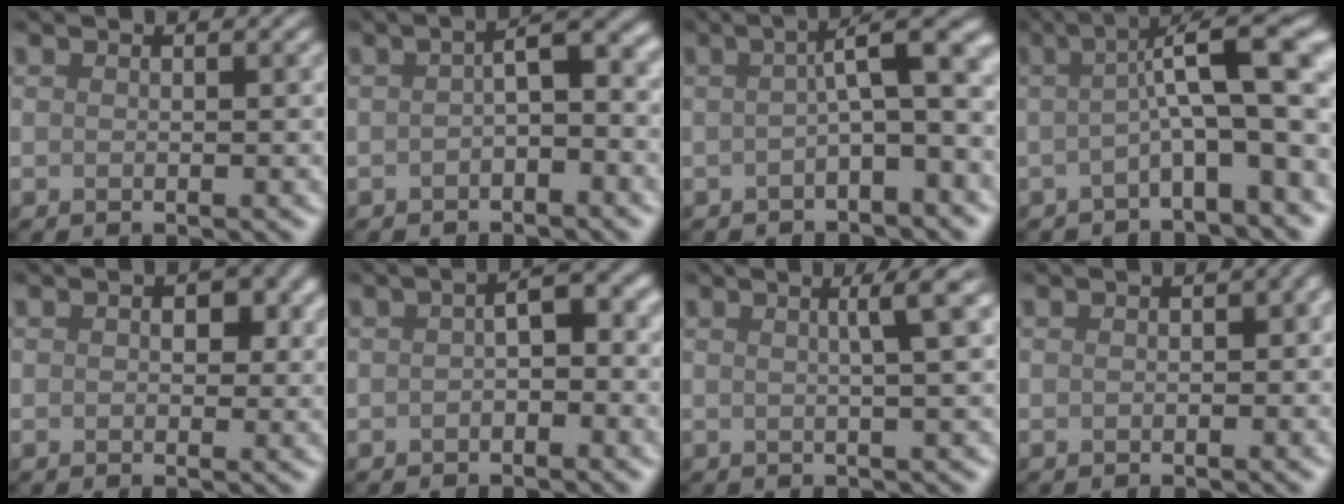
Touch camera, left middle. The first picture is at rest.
{"total": 2.9, "force": [-1.1, 1.0, 2.5], "torque": [-0.039, 0.013, -0.026]}
{"total": 4.9, "force": [-0.8, 1.0, 4.7], "torque": [-0.060, 0.022, -0.022]}
{"total": 8.6, "force": [-1.2, 1.6, 8.4], "torque": [-0.104, 0.038, -0.031]}
{"total": 2.6, "force": [0.6, 1.9, 1.7], "torque": [-0.002, 0.009, 0.001]}
{"total": 2.5, "force": [-0.9, 1.2, 2.0], "torque": [-0.030, 0.013, -0.021]}
{"total": 2.9, "force": [0.7, 0.2, 2.8], "torque": [-0.031, 0.010, 0.008]}
{"total": 2.5, "force": [-0.4, 1.6, 1.8], "torque": [-0.005, 0.008, -0.011]}